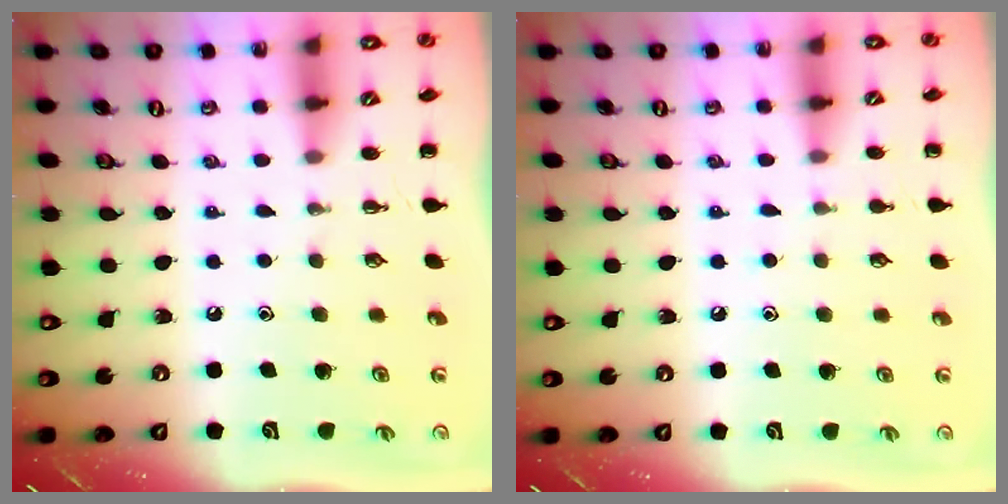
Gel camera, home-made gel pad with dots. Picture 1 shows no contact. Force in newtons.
{"total": 5.1, "press": 4.8, "slide": 1.8}